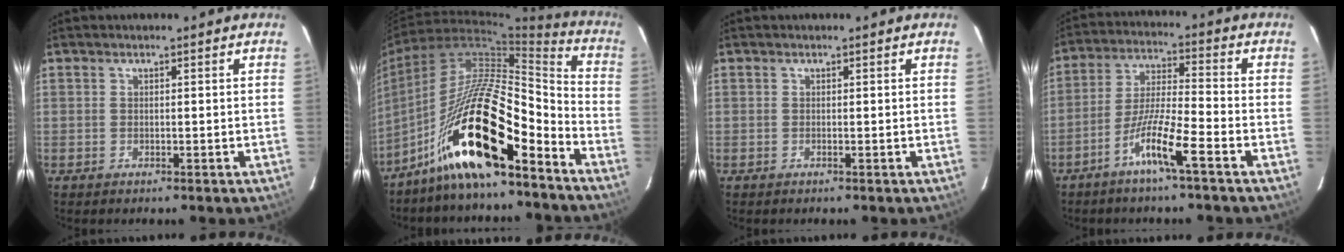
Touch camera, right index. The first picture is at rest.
{"total": 18.4, "force": [-11.1, 3.5, 14.2], "torque": [-0.273, 0.013, -0.196]}
{"total": 0.0}
{"total": 8.9, "force": [-5.1, -0.2, 7.3], "torque": [-0.142, -0.003, -0.101]}